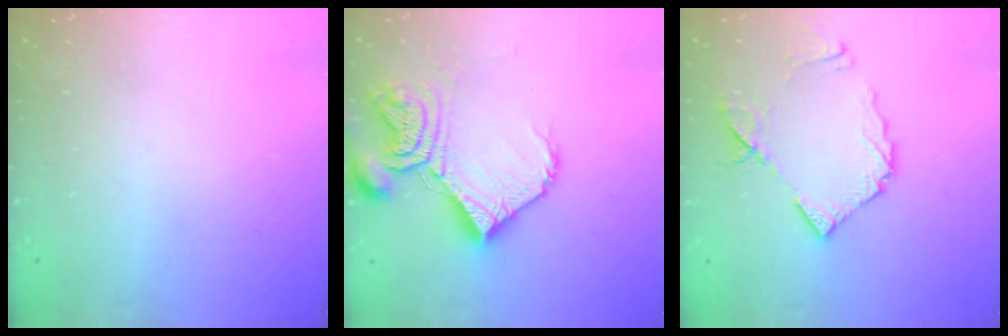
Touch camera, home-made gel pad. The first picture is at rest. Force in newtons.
{"total": 14.2, "press": 14.1, "slide": 1.9}
{"total": 11.1, "press": 11.0, "slide": 1.3}